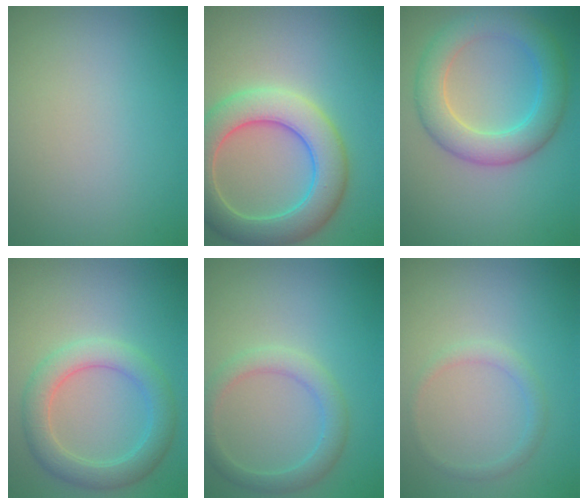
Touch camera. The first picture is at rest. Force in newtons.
{"total": 7.5, "press": 7.5, "slide": 0.7}
{"total": 5.5, "press": 5.5, "slide": 0.3}
{"total": 4.2, "press": 4.2, "slide": 0.1}
{"total": 2.9, "press": 2.9, "slide": 0.1}
{"total": 1.2, "press": 1.2, "slide": 0.0}